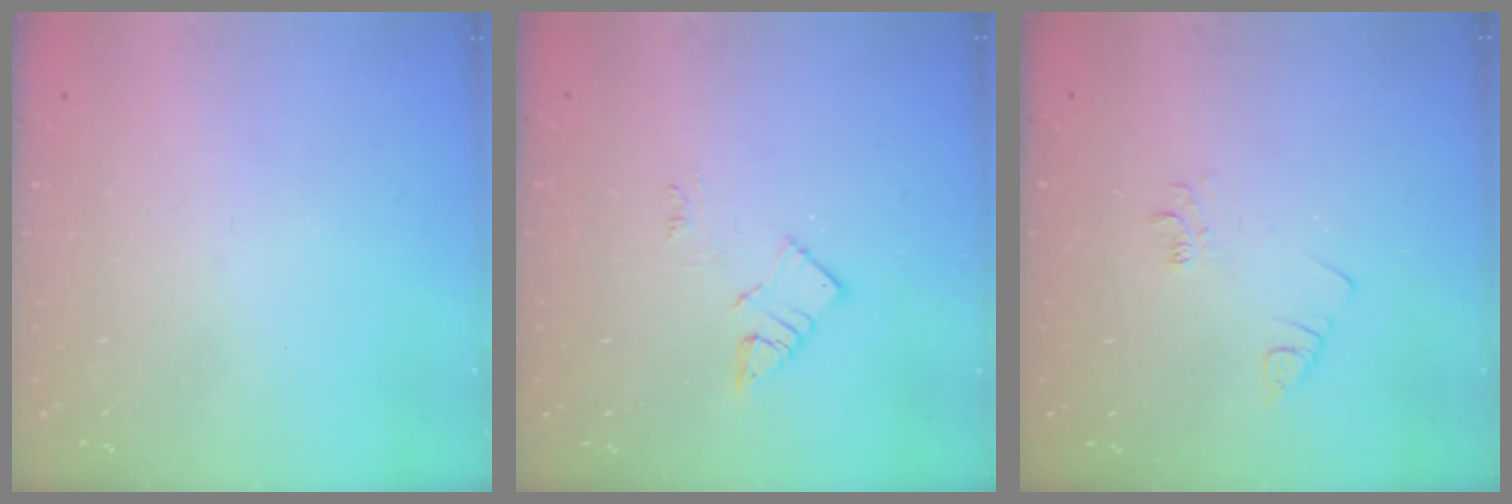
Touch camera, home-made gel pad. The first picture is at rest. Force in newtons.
{"total": 4.6, "press": 4.6, "slide": 0.3}
{"total": 3.3, "press": 3.3, "slide": 0.4}